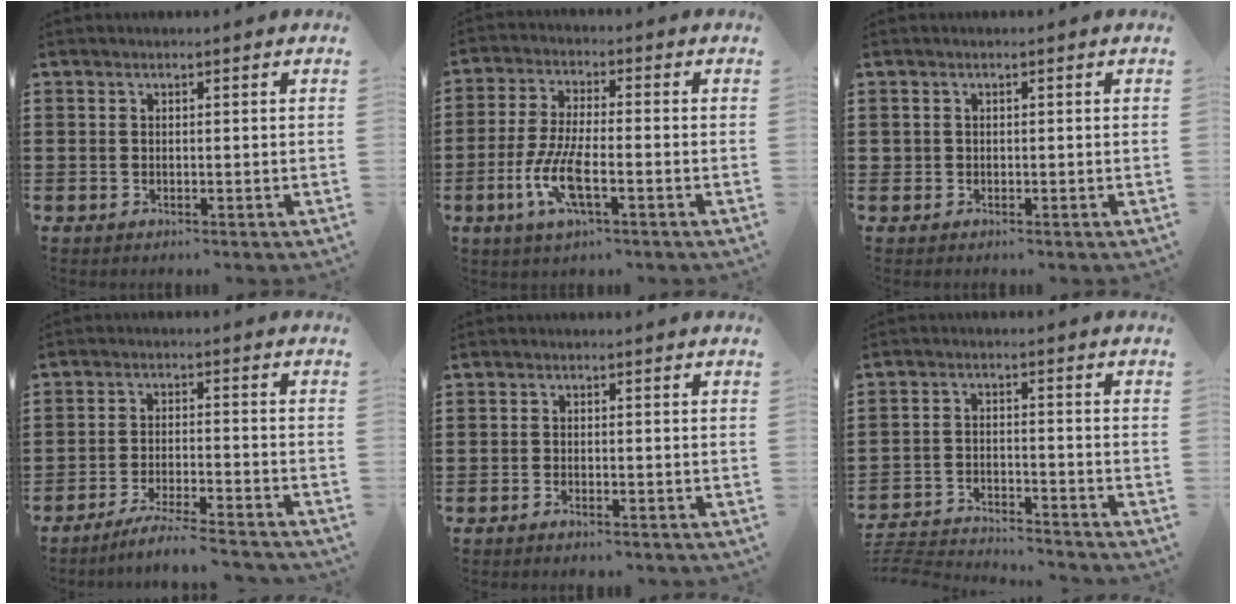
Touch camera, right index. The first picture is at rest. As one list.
[{"total": 7.6, "force": [-3.0, 2.2, 6.7], "torque": [-0.157, -0.015, -0.060]}, {"total": 0.5, "force": [-0.2, 0.5, 0.0], "torque": [0.000, 0.004, -0.006]}, {"total": 5.0, "force": [-4.7, -0.5, 1.6], "torque": [-0.027, -0.008, -0.090]}, {"total": 1.2, "force": [-1.1, -0.1, 0.2], "torque": [-0.006, -0.004, -0.022]}, {"total": 4.2, "force": [-4.2, -0.1, 0.3], "torque": [-0.017, -0.003, -0.091]}]